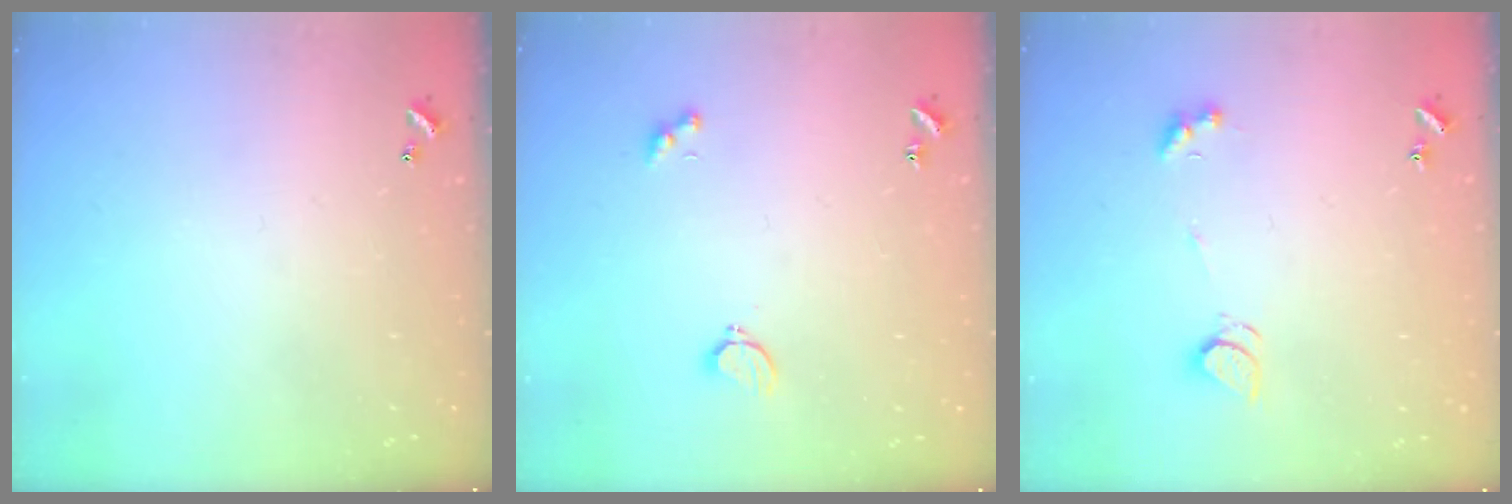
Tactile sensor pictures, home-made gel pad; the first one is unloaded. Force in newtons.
{"total": 1.8, "press": 1.7, "slide": 0.5}
{"total": 2.3, "press": 2.3, "slide": 0.4}